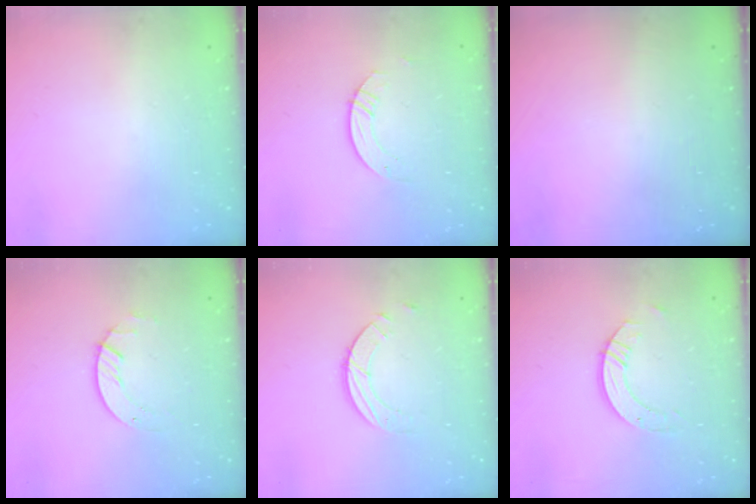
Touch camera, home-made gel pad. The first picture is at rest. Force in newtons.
{"total": 2.2, "press": 2.2, "slide": 0.2}
{"total": 0.0}
{"total": 2.6, "press": 2.6, "slide": 0.3}
{"total": 3.4, "press": 3.4, "slide": 0.3}
{"total": 6.5, "press": 6.4, "slide": 0.7}